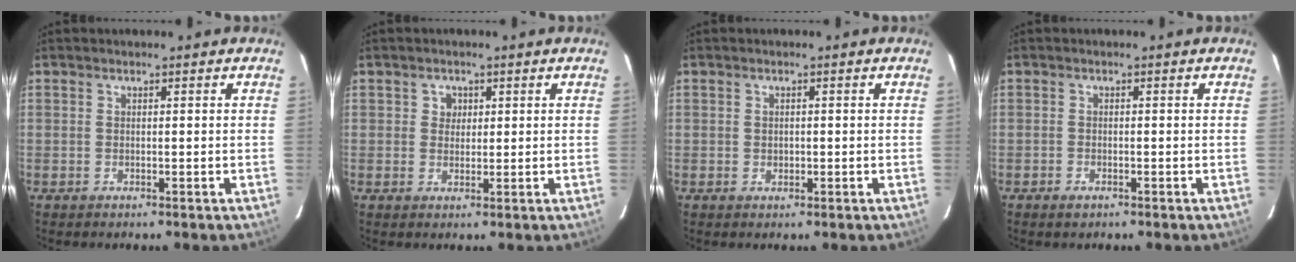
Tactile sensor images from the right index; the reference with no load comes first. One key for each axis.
{"total": 2.3, "fx": 0.6, "fy": 2.2, "fz": 0.3, "tx": 0.000, "ty": 0.010, "tz": 0.008}
{"total": 1.0, "fx": 0.0, "fy": 1.0, "fz": 0.3, "tx": -0.001, "ty": 0.001, "tz": 0.001}
{"total": 1.3, "fx": -0.9, "fy": 0.7, "fz": 0.6, "tx": -0.012, "ty": -0.001, "tz": -0.017}